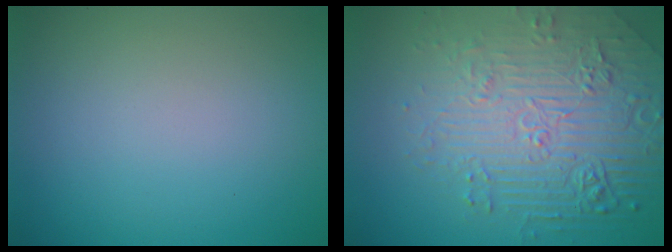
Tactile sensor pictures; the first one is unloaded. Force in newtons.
{"total": 8.1, "press": 5.8, "slide": 5.7}